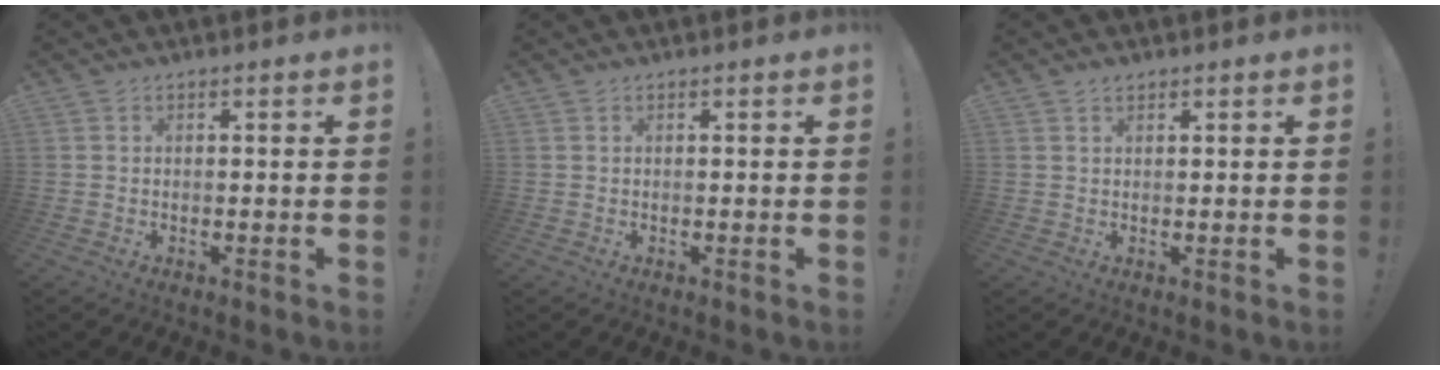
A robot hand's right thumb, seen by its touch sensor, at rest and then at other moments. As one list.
[{"total": 0.0}, {"total": 1.1, "force": [0.9, 0.6, 0.4], "torque": [-0.004, -0.002, 0.016]}]